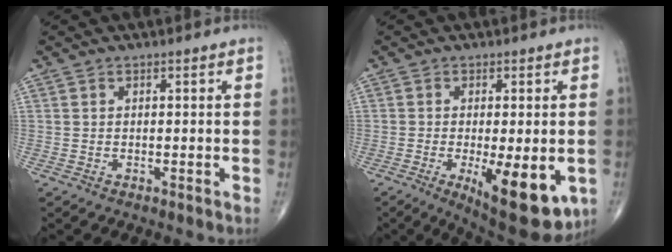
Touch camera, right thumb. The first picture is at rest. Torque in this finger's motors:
{"motor_torque": [1.06, 0.96, 0.13, -0.25, 0.32]}